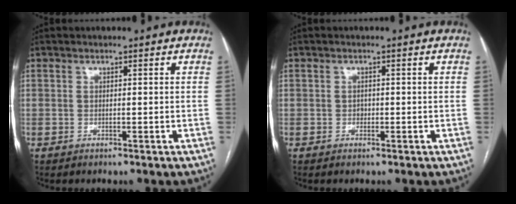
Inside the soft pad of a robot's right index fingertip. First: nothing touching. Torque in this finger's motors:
{"motor_torque": [0.31, 0.08, 0.03, 0.01]}